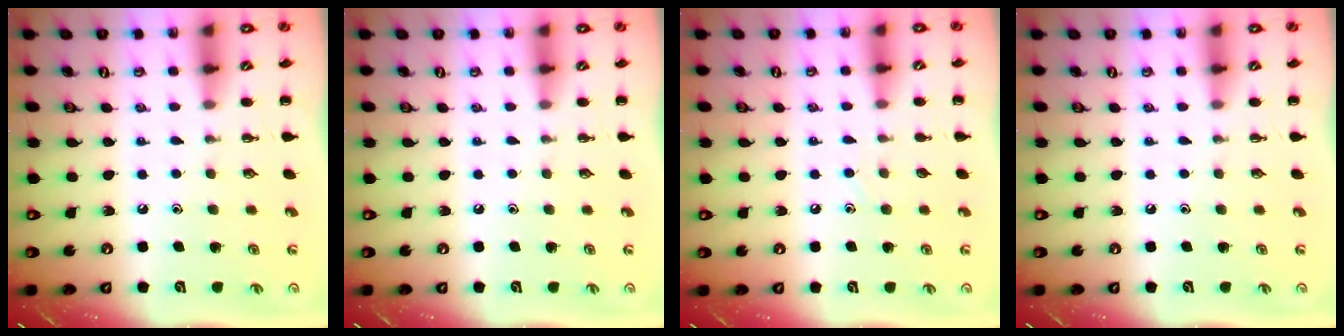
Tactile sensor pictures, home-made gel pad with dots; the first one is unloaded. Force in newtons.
{"total": 0.0}
{"total": 2.3, "press": 2.2, "slide": 0.9}
{"total": 0.0}